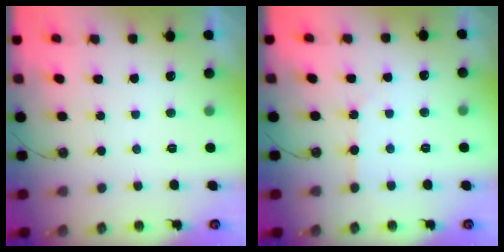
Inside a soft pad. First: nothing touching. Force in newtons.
{"total": 3.3, "press": 3.3, "slide": 0.5}